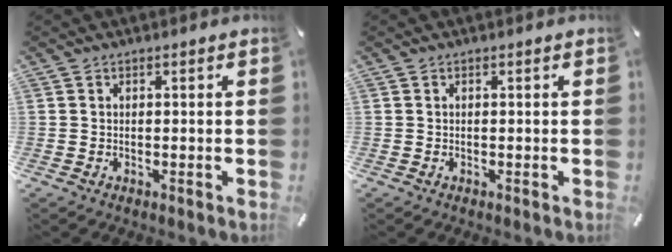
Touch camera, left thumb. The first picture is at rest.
{"total": 0.0}